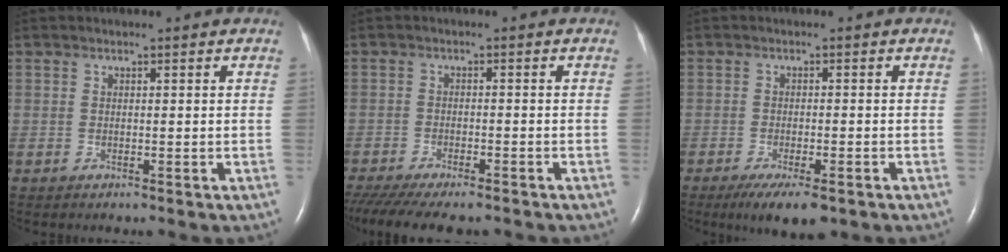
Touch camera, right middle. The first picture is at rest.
{"total": 14.2, "force": [-11.9, 3.4, 7.0], "torque": [-0.152, -0.028, -0.171]}
{"total": 6.8, "force": [-4.6, 1.8, 4.7], "torque": [-0.073, -0.015, -0.067]}